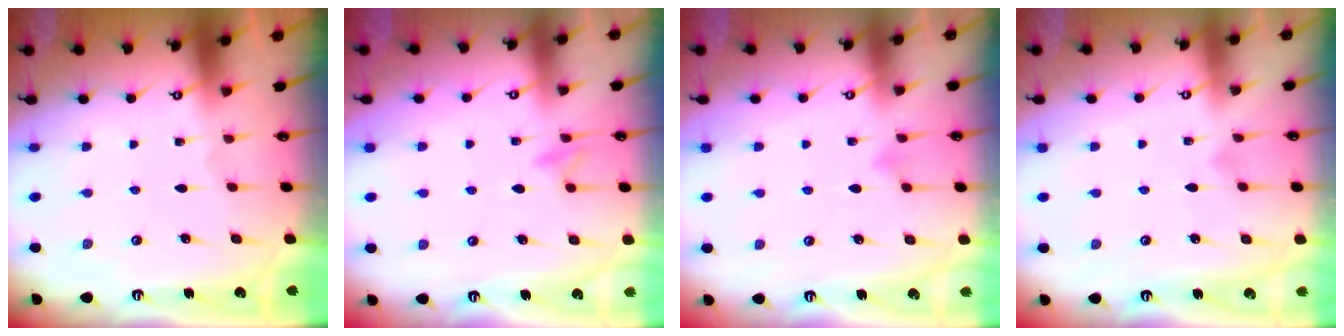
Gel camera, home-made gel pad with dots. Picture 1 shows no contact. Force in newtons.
{"total": 7.9, "press": 7.9, "slide": 0.8}
{"total": 3.7, "press": 3.6, "slide": 0.2}
{"total": 4.0, "press": 4.0, "slide": 0.2}